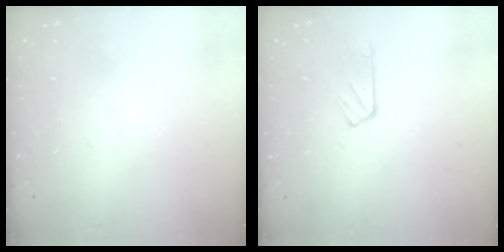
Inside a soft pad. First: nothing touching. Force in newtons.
{"total": 3.6, "press": 3.5, "slide": 0.5}